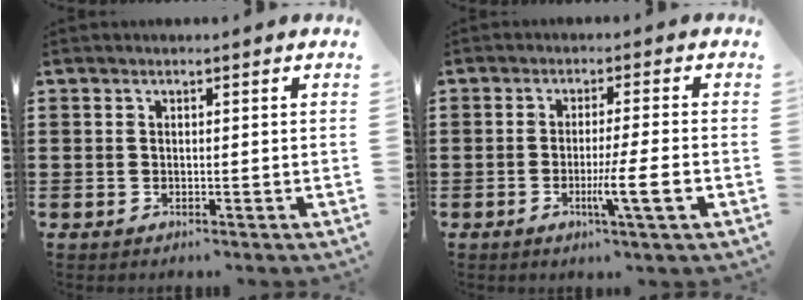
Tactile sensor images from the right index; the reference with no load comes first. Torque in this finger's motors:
{"motor_torque": [1.27, -0.29, 0.54, 0.15]}